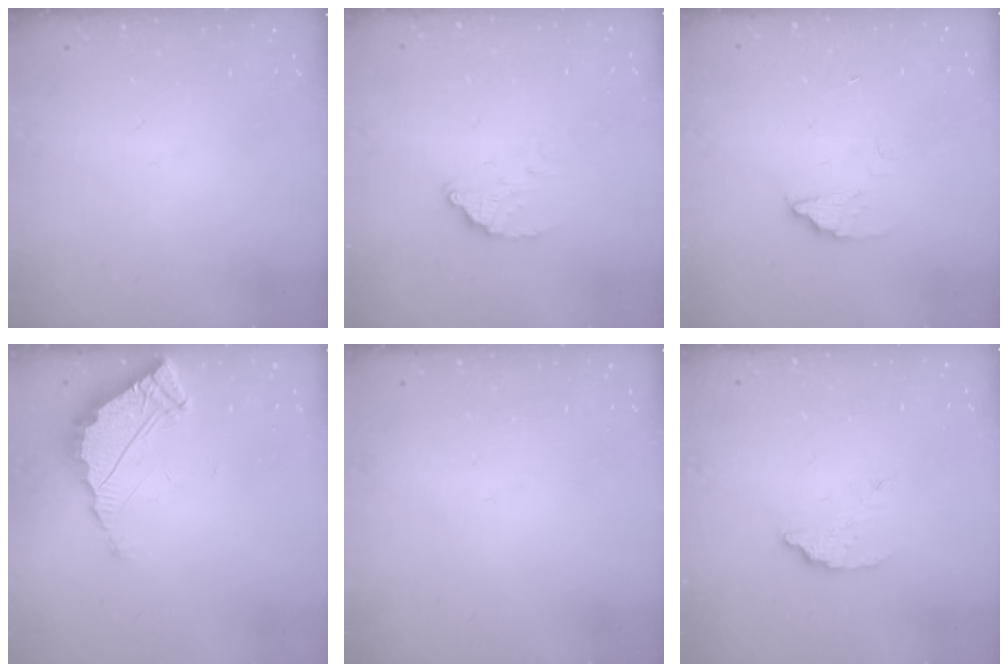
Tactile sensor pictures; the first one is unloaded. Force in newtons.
{"total": 3.4, "press": 3.4, "slide": 0.2}
{"total": 2.2, "press": 2.2, "slide": 0.1}
{"total": 5.1, "press": 5.1, "slide": 0.2}
{"total": 2.2, "press": 2.2, "slide": 0.1}
{"total": 2.8, "press": 2.8, "slide": 0.2}